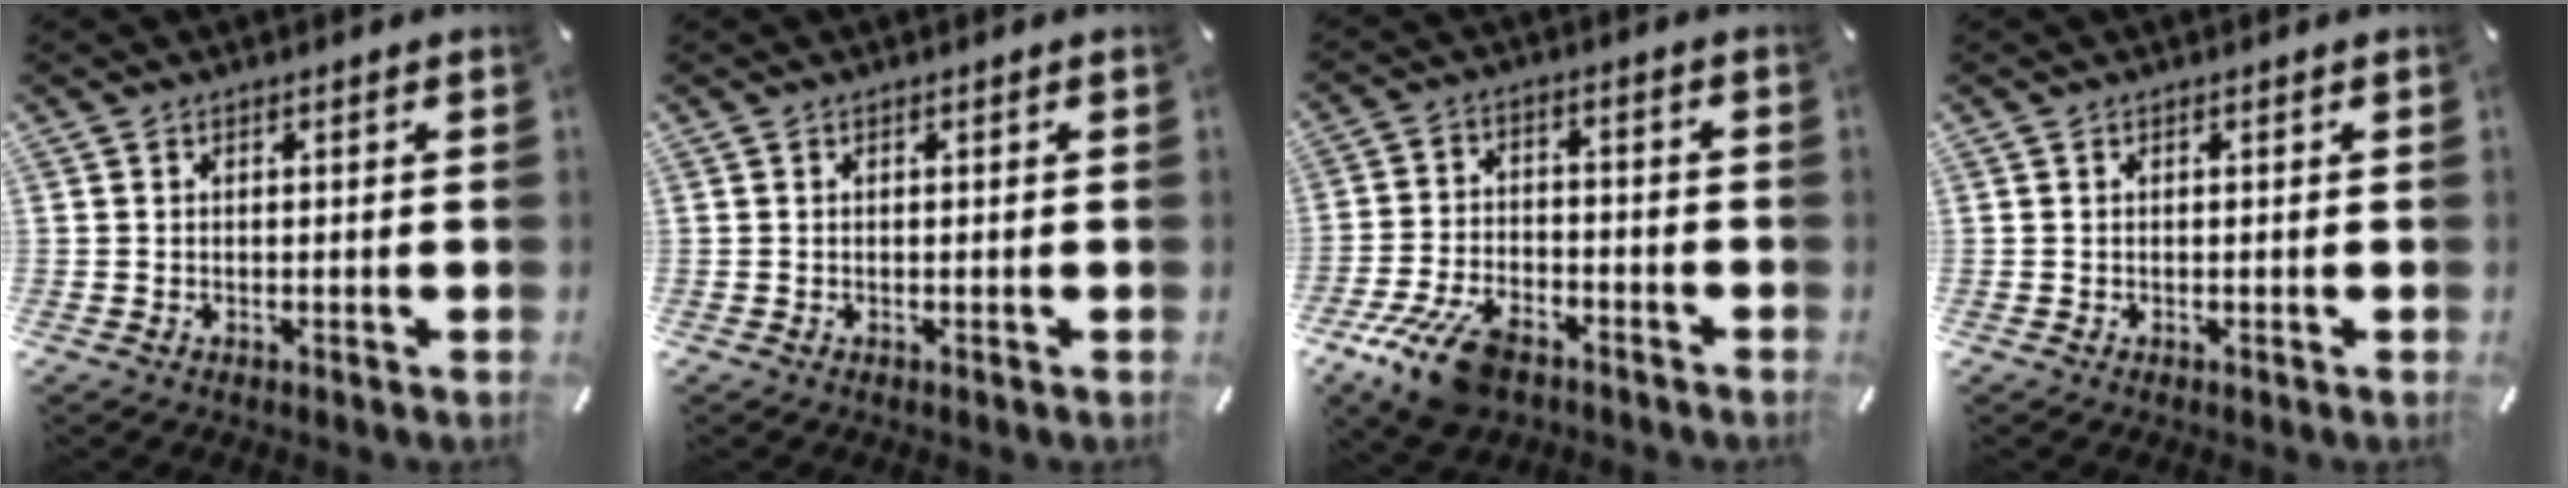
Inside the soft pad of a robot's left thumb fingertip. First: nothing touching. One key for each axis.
{"total": 0.0}
{"total": 11.7, "fx": -7.6, "fy": 5.7, "fz": 6.9, "tx": -0.140, "ty": 0.036, "tz": -0.140}
{"total": 0.0}